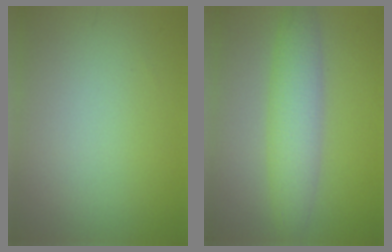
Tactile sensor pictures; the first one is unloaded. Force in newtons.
{"total": 4.7, "press": 4.7, "slide": 0.1}